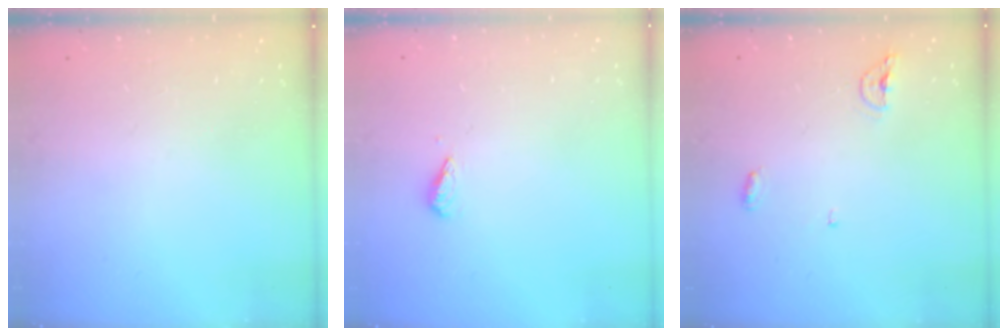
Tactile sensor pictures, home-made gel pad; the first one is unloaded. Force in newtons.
{"total": 2.7, "press": 2.7, "slide": 0.6}
{"total": 4.8, "press": 4.7, "slide": 1.1}